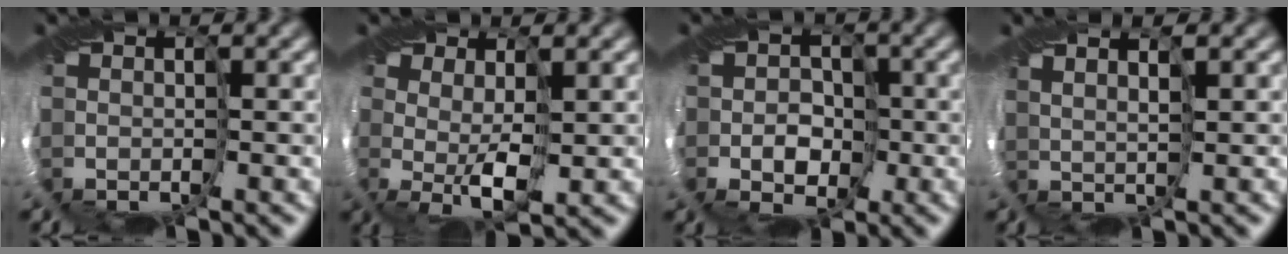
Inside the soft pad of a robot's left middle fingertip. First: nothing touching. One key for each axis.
{"total": 1.6, "fx": 0.7, "fy": -0.6, "fz": 1.3, "tx": -0.030, "ty": -0.004, "tz": 0.013}
{"total": 2.3, "fx": -1.2, "fy": 1.8, "fz": 0.8, "tx": 0.010, "ty": 0.004, "tz": -0.027}
{"total": 2.0, "fx": 1.3, "fy": -0.5, "fz": 1.5, "tx": -0.033, "ty": 0.003, "tz": 0.025}